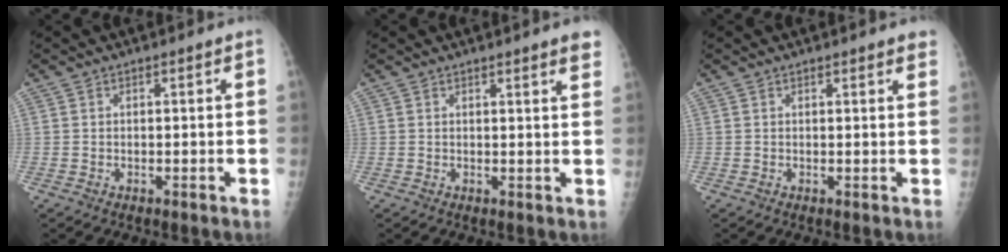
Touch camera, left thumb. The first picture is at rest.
{"total": 3.6, "force": [2.8, -0.1, 2.3], "torque": [-0.027, -0.011, 0.027]}
{"total": 2.3, "force": [1.9, 0.1, 1.3], "torque": [-0.011, -0.003, 0.017]}